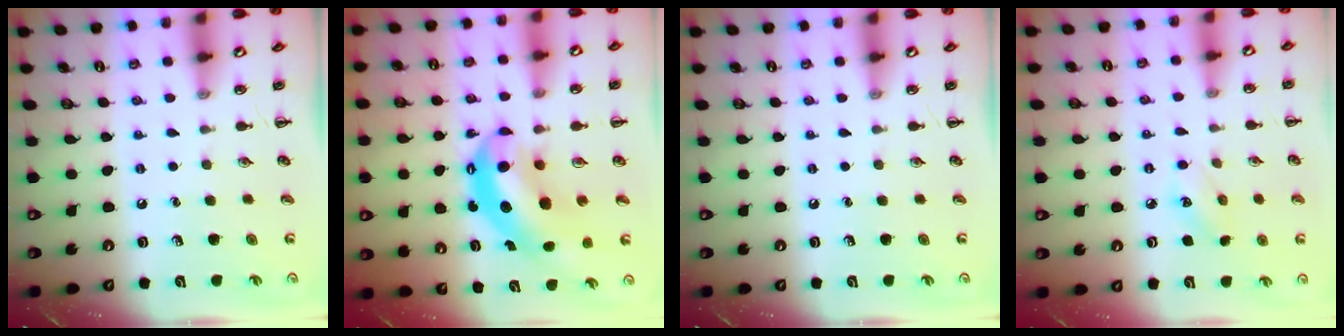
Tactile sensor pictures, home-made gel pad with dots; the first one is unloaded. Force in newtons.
{"total": 9.7, "press": 9.4, "slide": 2.4}
{"total": 0.0}
{"total": 5.6, "press": 5.4, "slide": 1.4}